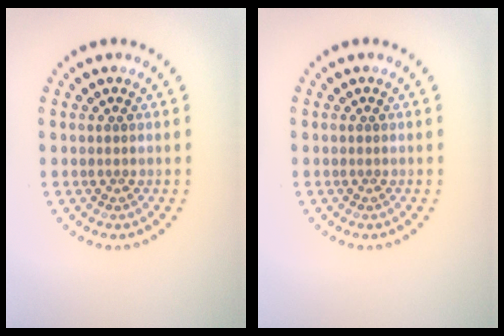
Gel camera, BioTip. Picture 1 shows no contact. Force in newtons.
{"total": 0.0}